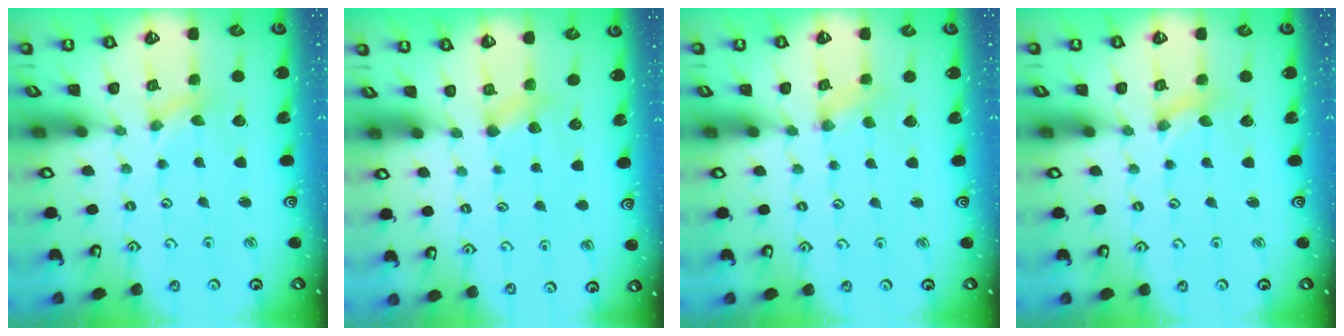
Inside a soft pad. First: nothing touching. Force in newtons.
{"total": 3.8, "press": 3.8, "slide": 0.5}
{"total": 0.6, "press": 0.6, "slide": 0.1}
{"total": 0.0}